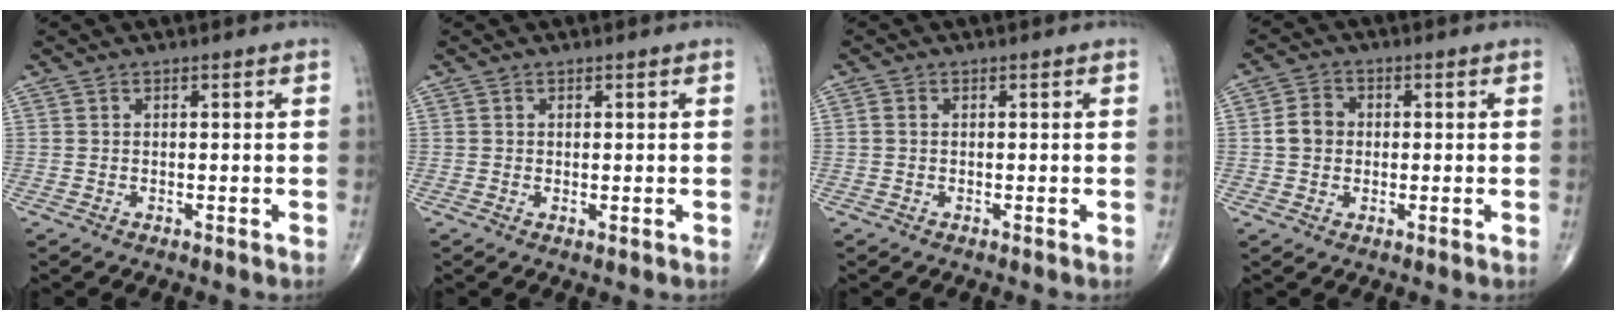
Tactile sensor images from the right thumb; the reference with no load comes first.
{"total": 0.6, "force": [0.0, 0.3, 0.5], "torque": [-0.012, -0.003, 0.000]}
{"total": 0.9, "force": [0.0, 0.7, 0.6], "torque": [-0.010, 0.000, -0.003]}
{"total": 4.7, "force": [0.0, 4.0, 2.4], "torque": [-0.036, 0.011, -0.007]}